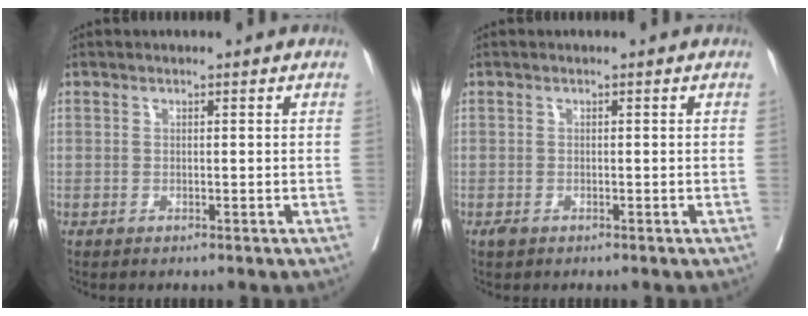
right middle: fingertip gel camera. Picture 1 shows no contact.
{"total": 0.7, "force": [-0.5, 0.4, 0.4], "torque": [-0.009, -0.001, -0.006]}